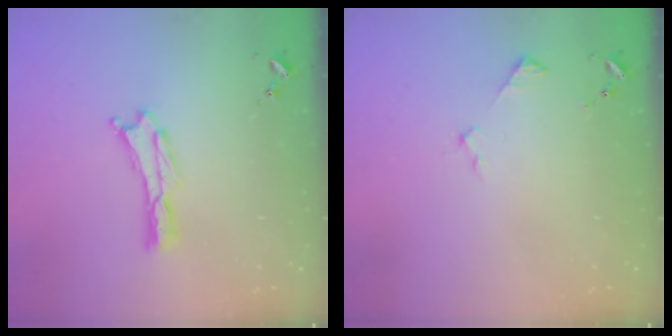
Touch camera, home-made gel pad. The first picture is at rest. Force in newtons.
{"total": 2.9, "press": 2.9, "slide": 0.3}